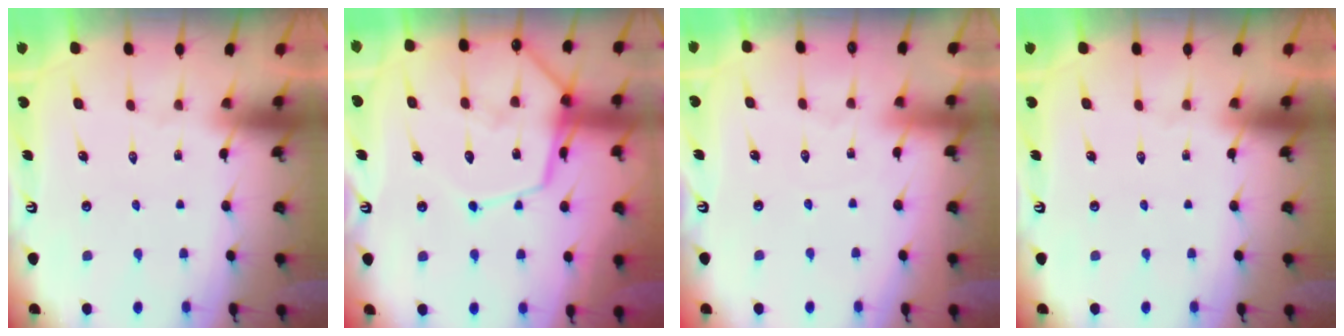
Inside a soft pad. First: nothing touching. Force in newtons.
{"total": 14.0, "press": 13.9, "slide": 1.3}
{"total": 3.1, "press": 3.1, "slide": 0.4}
{"total": 0.0}